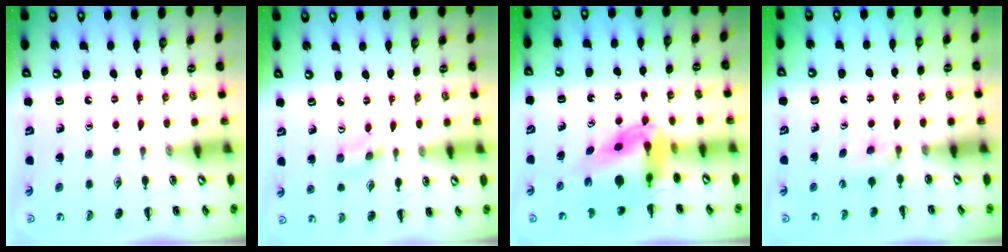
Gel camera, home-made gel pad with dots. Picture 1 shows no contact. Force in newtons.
{"total": 1.4, "press": 1.3, "slide": 0.5}
{"total": 7.9, "press": 7.5, "slide": 2.6}
{"total": 2.4, "press": 2.2, "slide": 1.0}